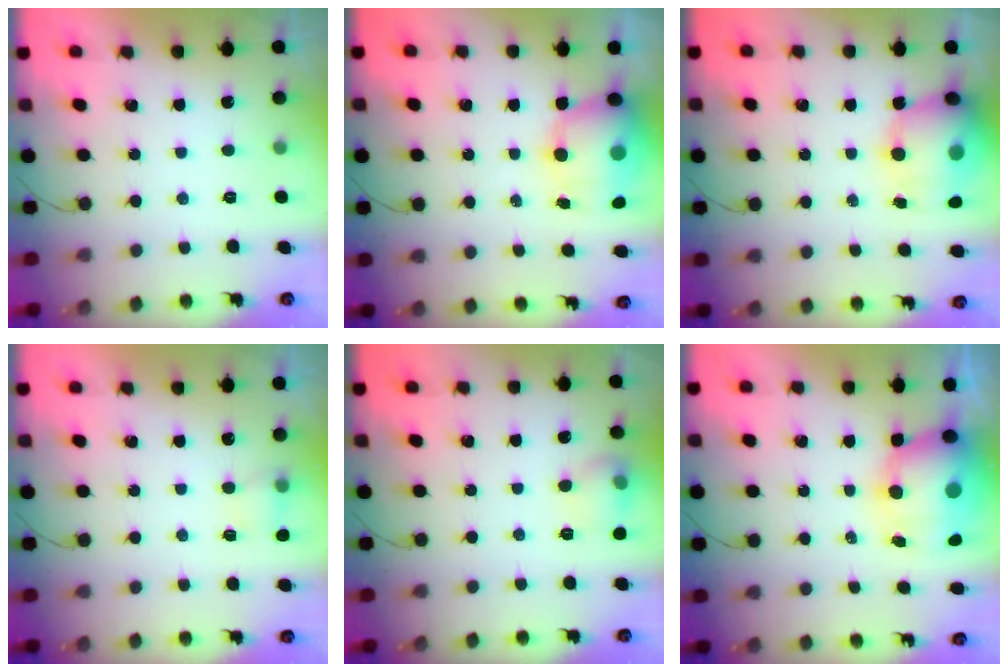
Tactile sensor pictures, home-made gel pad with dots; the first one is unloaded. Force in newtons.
{"total": 12.4, "press": 12.0, "slide": 2.8}
{"total": 16.6, "press": 16.1, "slide": 4.0}
{"total": 4.8, "press": 4.5, "slide": 1.4}
{"total": 8.2, "press": 8.2, "slide": 0.8}
{"total": 12.6, "press": 12.3, "slide": 2.7}